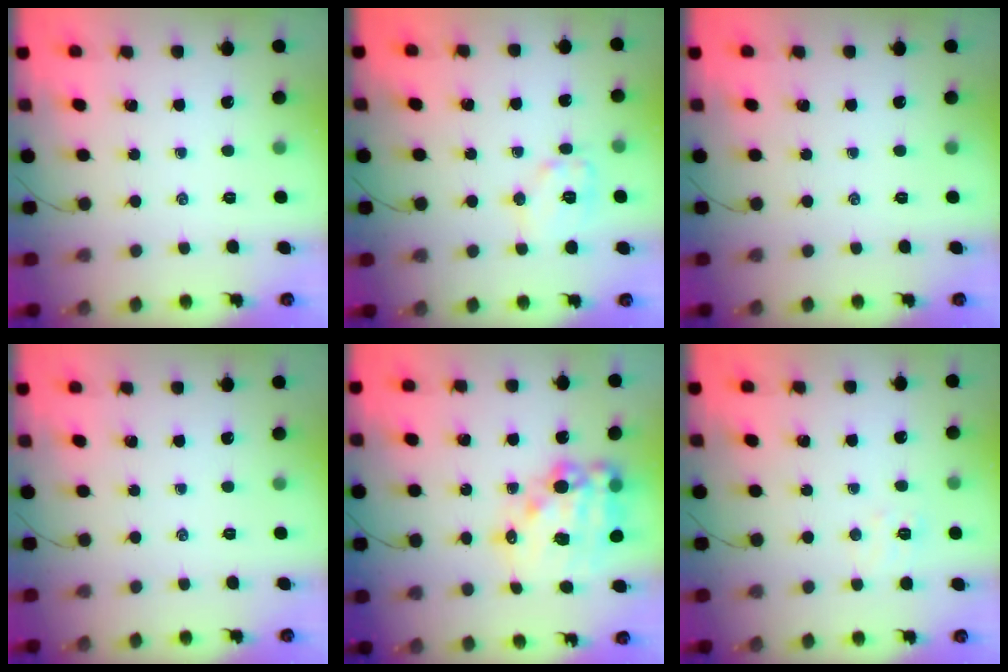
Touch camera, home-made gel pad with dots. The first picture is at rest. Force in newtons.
{"total": 9.0, "press": 9.0, "slide": 0.2}
{"total": 0.0}
{"total": 0.0}
{"total": 17.2, "press": 16.8, "slide": 3.8}
{"total": 4.6, "press": 4.5, "slide": 1.0}